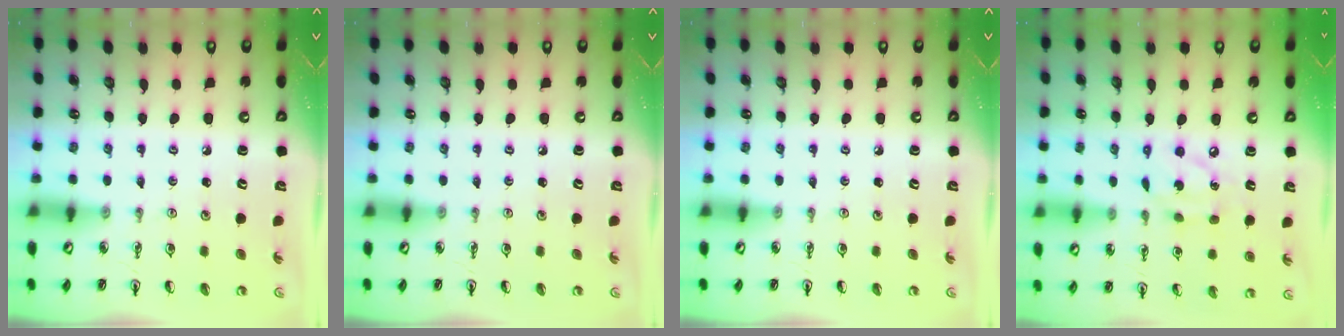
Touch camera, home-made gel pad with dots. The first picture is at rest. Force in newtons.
{"total": 0.0}
{"total": 0.0}
{"total": 8.9, "press": 8.9, "slide": 0.5}